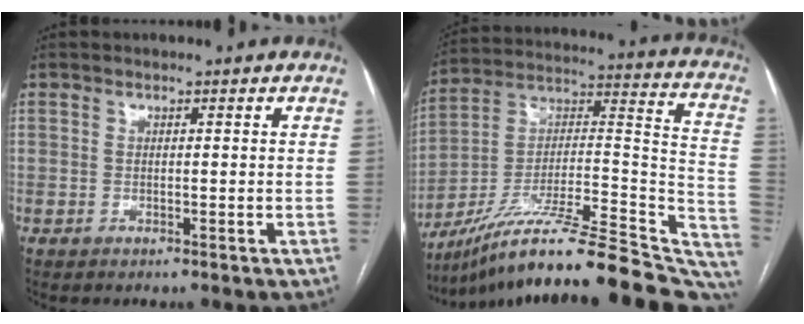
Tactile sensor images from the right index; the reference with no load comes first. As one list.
[{"total": 32.1, "force": [-26.6, 4.9, 17.2], "torque": [-0.182, 0.013, -0.396]}]